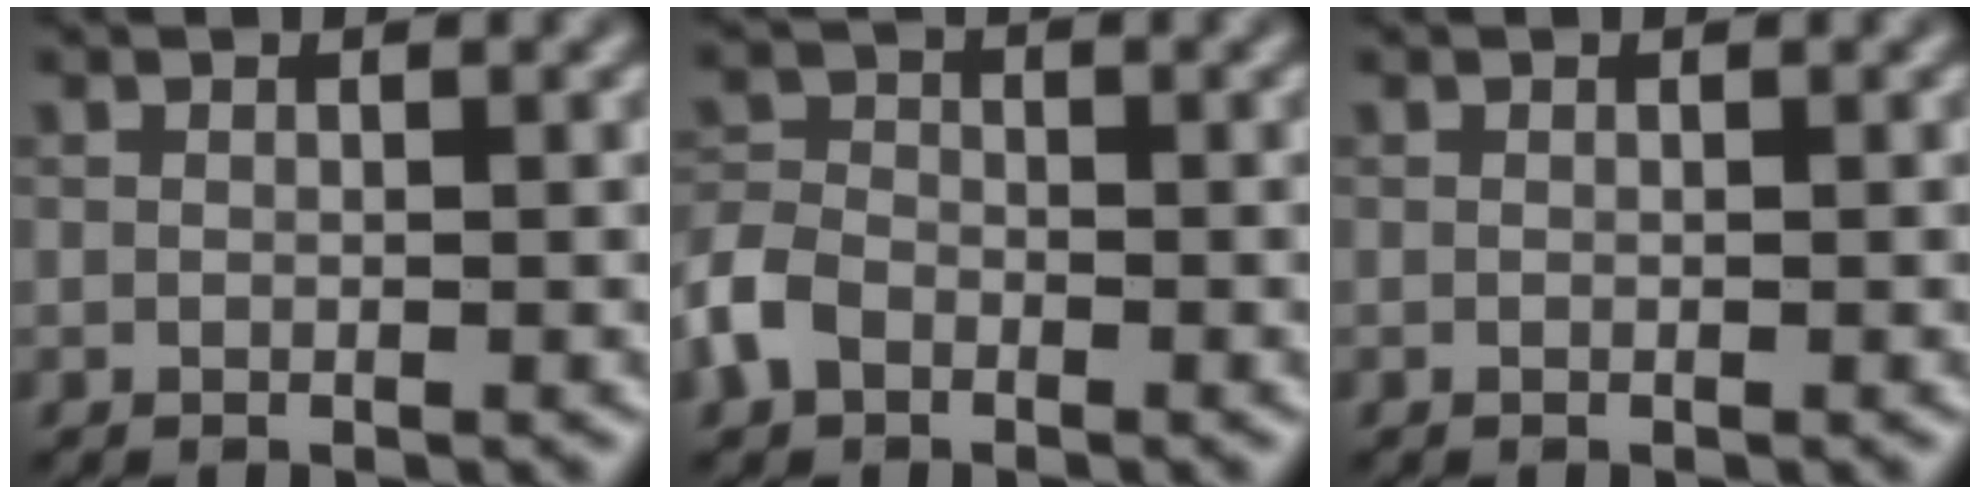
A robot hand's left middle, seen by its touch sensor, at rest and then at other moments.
{"total": 3.5, "force": [-2.0, 2.5, 1.6], "torque": [-0.037, 0.003, -0.051]}
{"total": 0.0}